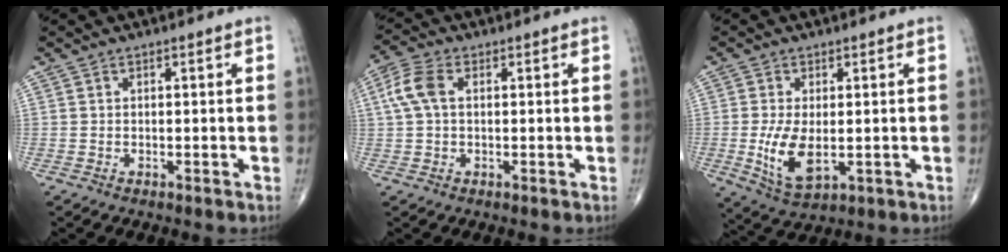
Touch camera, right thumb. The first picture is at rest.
{"total": 5.8, "force": [1.0, 3.5, 4.6], "torque": [-0.115, 0.017, 0.018]}
{"total": 8.3, "force": [-1.0, 4.1, 7.1], "torque": [-0.136, -0.018, -0.007]}